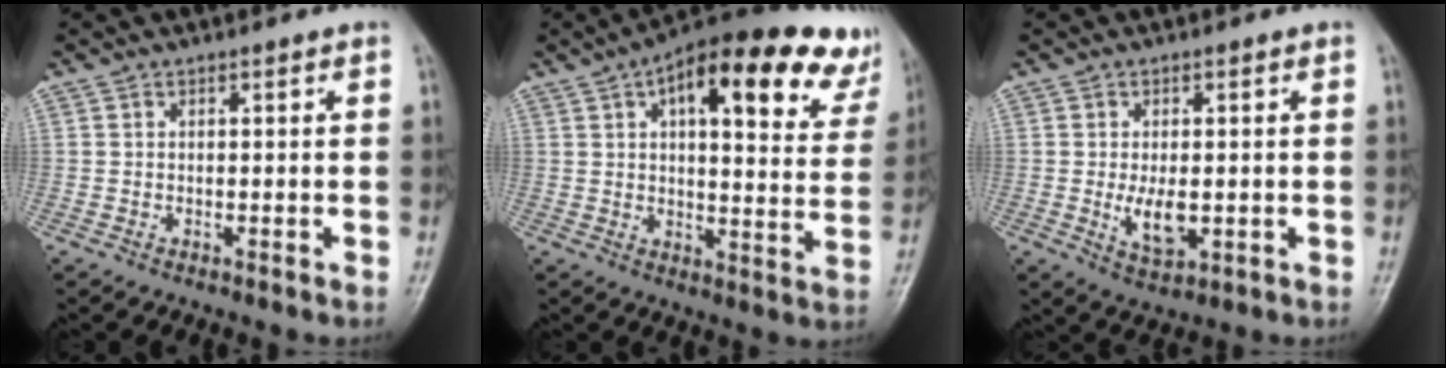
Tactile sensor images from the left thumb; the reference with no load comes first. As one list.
[{"total": 23.9, "force": [13.1, 9.1, 17.8], "torque": [-0.212, -0.010, 0.165]}, {"total": 5.5, "force": [-0.6, 2.9, 4.7], "torque": [-0.077, -0.012, -0.003]}]